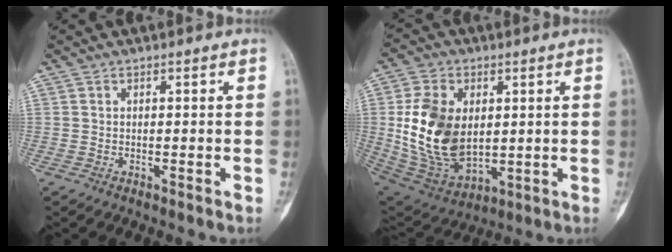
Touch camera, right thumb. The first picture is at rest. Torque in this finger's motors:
{"motor_torque": [0.98, 2.45, 0.98, -0.63, 0.20]}